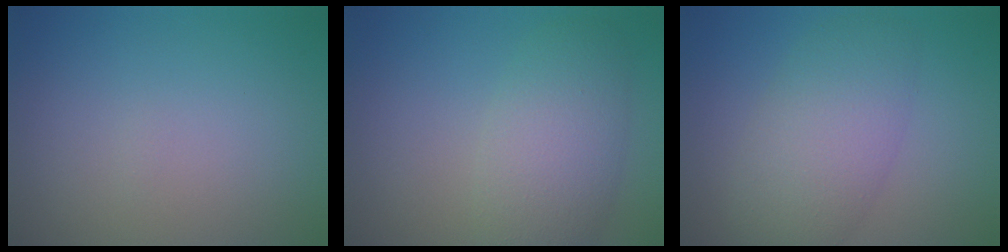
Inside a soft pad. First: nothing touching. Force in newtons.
{"total": 5.3, "press": 5.3, "slide": 0.1}
{"total": 5.7, "press": 5.7, "slide": 0.3}